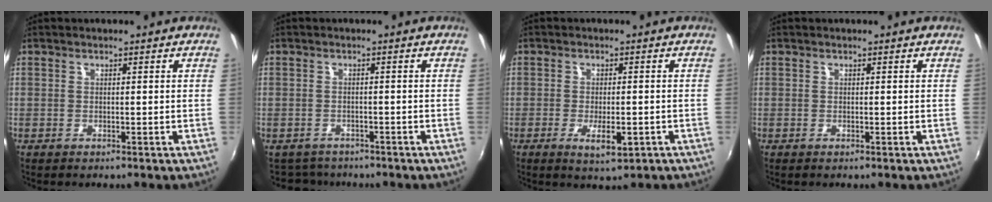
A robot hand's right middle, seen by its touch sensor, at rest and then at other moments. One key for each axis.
{"total": 4.4, "fx": -3.9, "fy": 2.1, "fz": 0.4, "tx": -0.020, "ty": -0.008, "tz": -0.061}
{"total": 4.6, "fx": -2.1, "fy": 1.7, "fz": 3.8, "tx": -0.075, "ty": -0.013, "tz": -0.031}
{"total": 0.0}